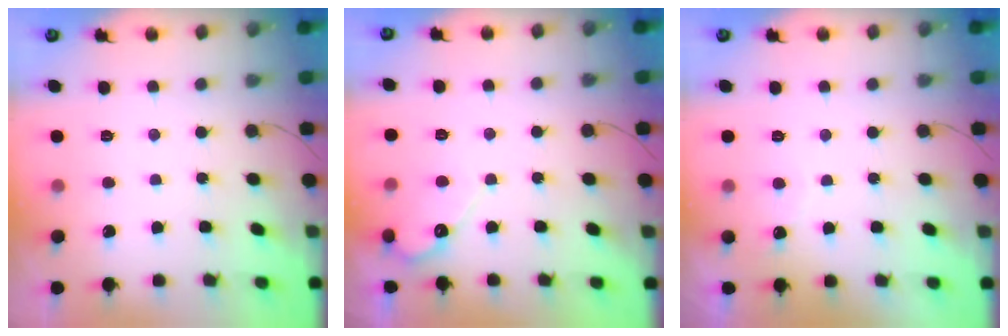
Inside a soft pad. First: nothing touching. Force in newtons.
{"total": 4.9, "press": 4.9, "slide": 0.4}
{"total": 2.5, "press": 2.5, "slide": 0.1}